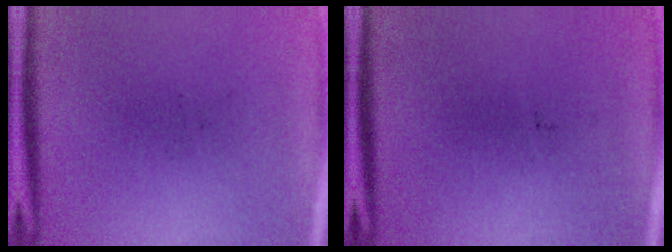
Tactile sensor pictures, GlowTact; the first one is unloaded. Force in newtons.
{"total": 0.0}